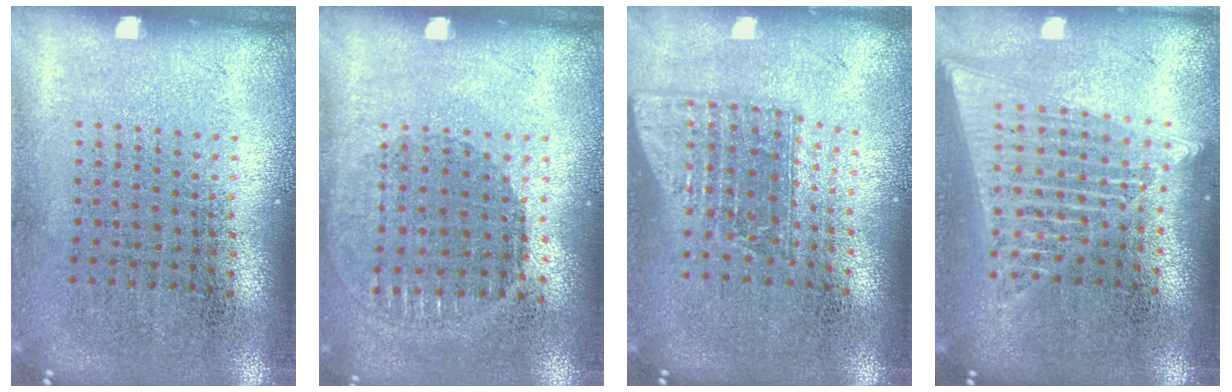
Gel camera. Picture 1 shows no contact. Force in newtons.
{"total": 0.9, "press": 0.9, "slide": 0.3}
{"total": 1.5, "press": 1.2, "slide": 1.0}
{"total": 1.9, "press": 1.7, "slide": 1.0}